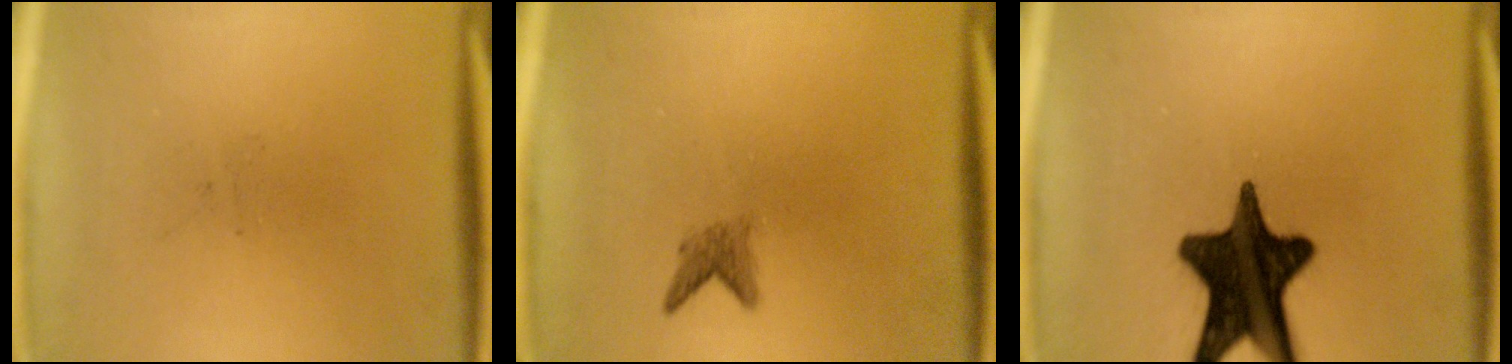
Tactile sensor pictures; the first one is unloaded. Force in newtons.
{"total": 1.7}
{"total": 16.9}